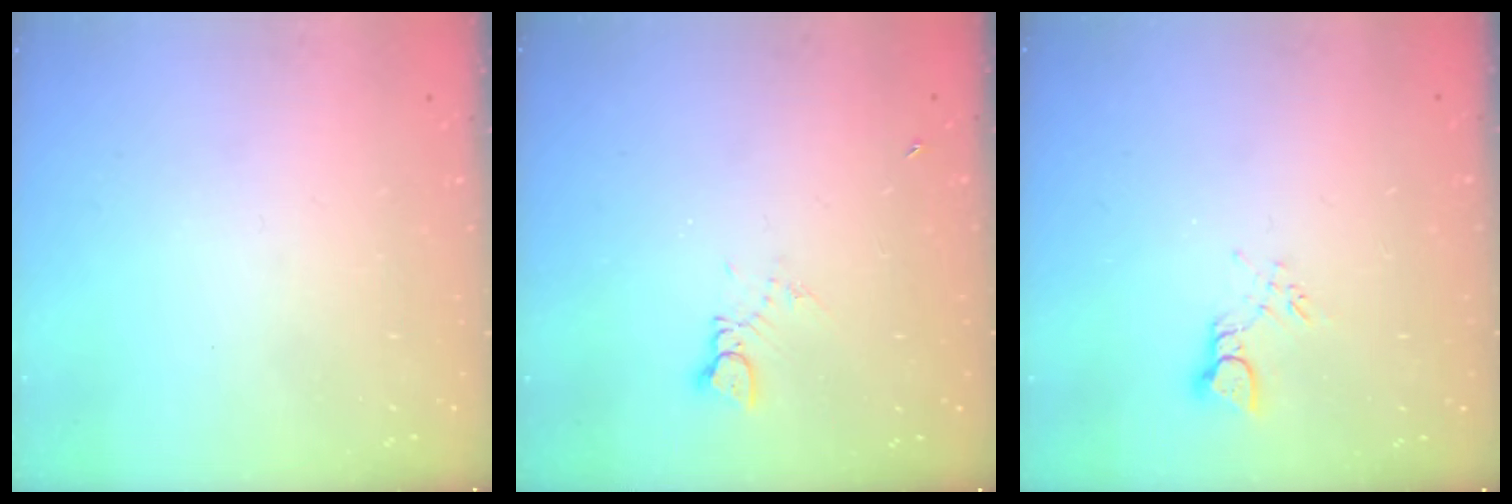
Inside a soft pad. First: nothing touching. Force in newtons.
{"total": 2.2, "press": 2.2, "slide": 0.1}
{"total": 2.8, "press": 2.8, "slide": 0.5}